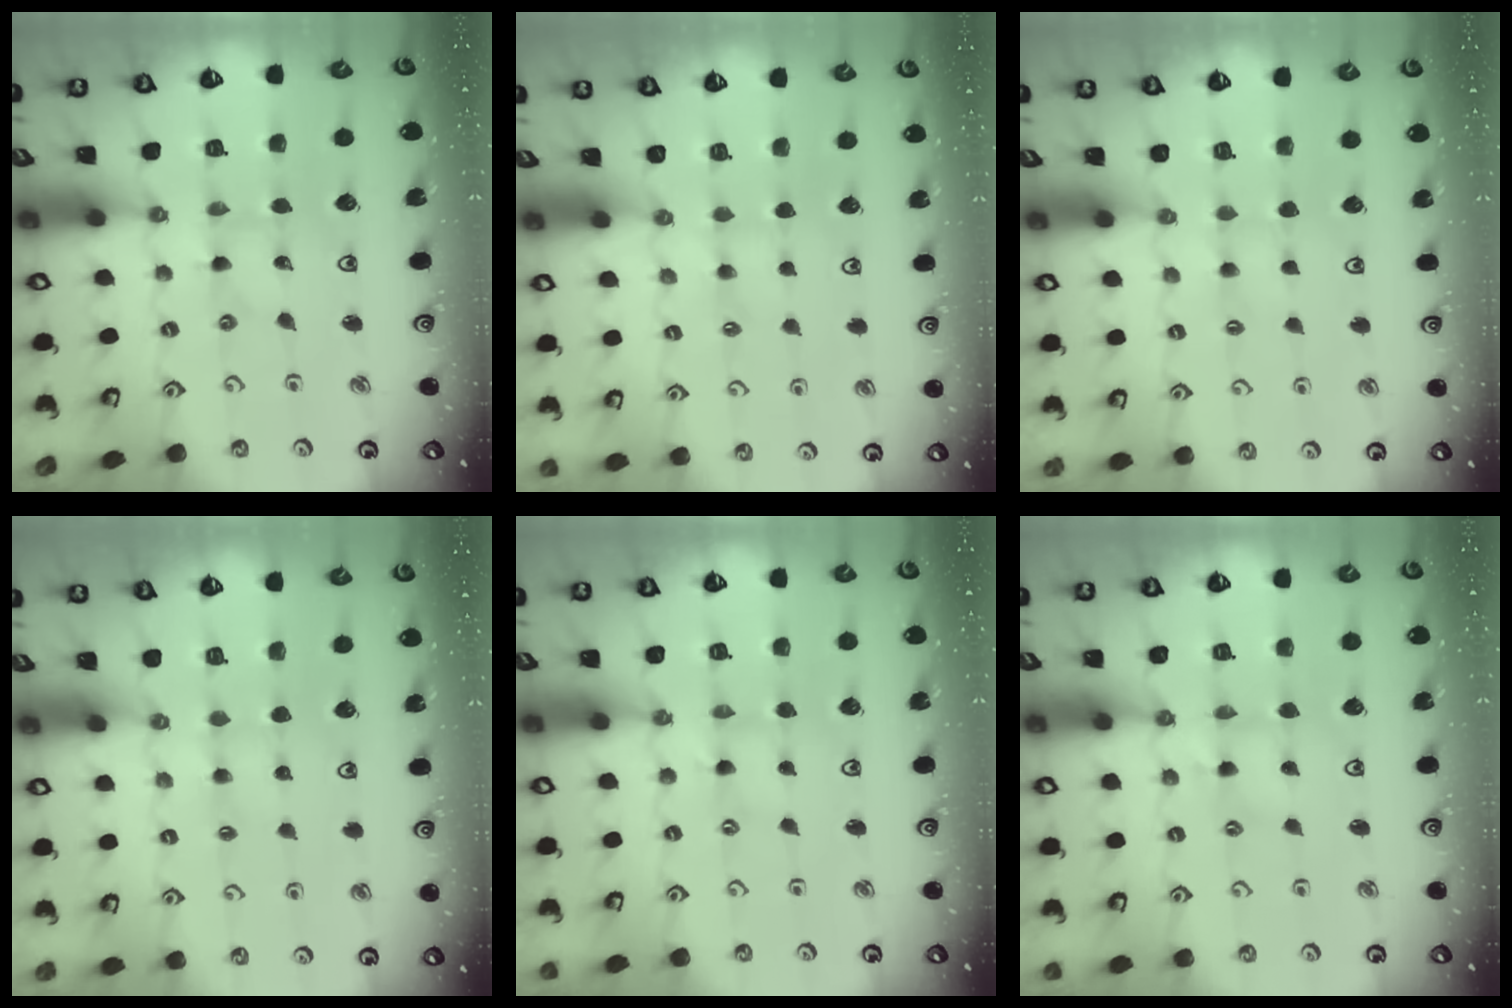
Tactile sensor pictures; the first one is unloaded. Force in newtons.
{"total": 1.8, "press": 1.8, "slide": 0.4}
{"total": 2.2, "press": 2.2, "slide": 0.4}
{"total": 1.6, "press": 1.5, "slide": 0.4}
{"total": 1.1, "press": 1.0, "slide": 0.1}
{"total": 4.4, "press": 4.4, "slide": 0.4}